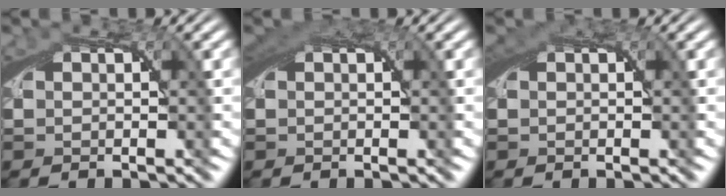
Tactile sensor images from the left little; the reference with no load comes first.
{"total": 1.6, "force": [0.7, 0.9, 1.2], "torque": [-0.024, -0.002, 0.011]}
{"total": 1.1, "force": [0.3, 0.8, 0.8], "torque": [-0.015, -0.002, 0.005]}